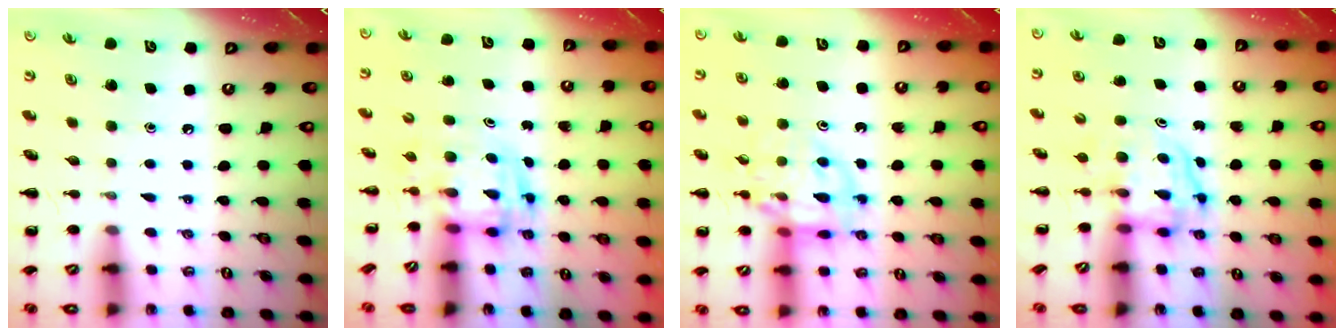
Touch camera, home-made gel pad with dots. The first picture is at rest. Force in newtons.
{"total": 2.8, "press": 2.7, "slide": 0.5}
{"total": 14.5, "press": 14.4, "slide": 1.9}
{"total": 3.9, "press": 3.8, "slide": 0.6}